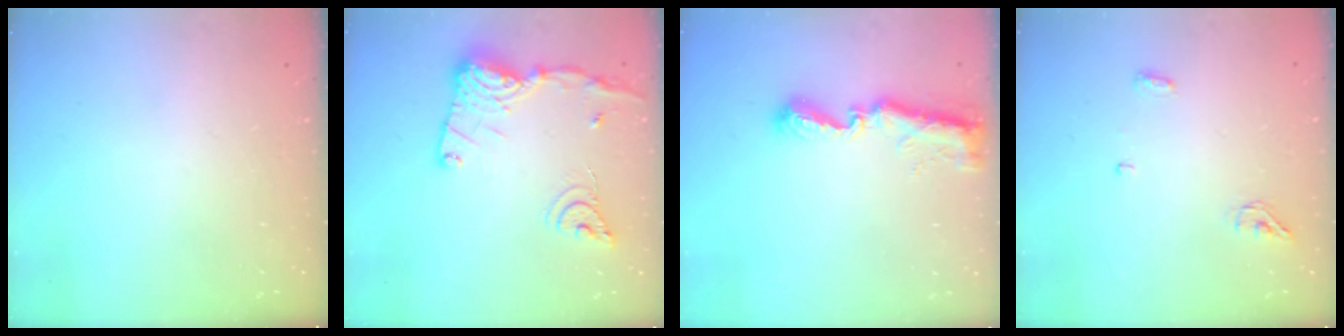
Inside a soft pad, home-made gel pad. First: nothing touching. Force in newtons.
{"total": 17.9, "press": 17.8, "slide": 1.6}
{"total": 9.2, "press": 9.2, "slide": 0.4}
{"total": 4.3, "press": 4.0, "slide": 1.4}